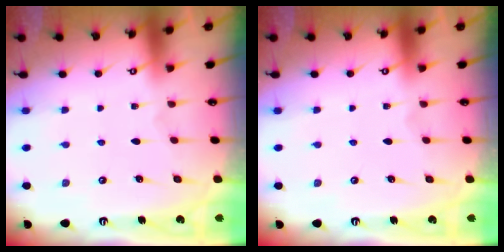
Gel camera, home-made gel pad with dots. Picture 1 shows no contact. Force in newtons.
{"total": 0.0}